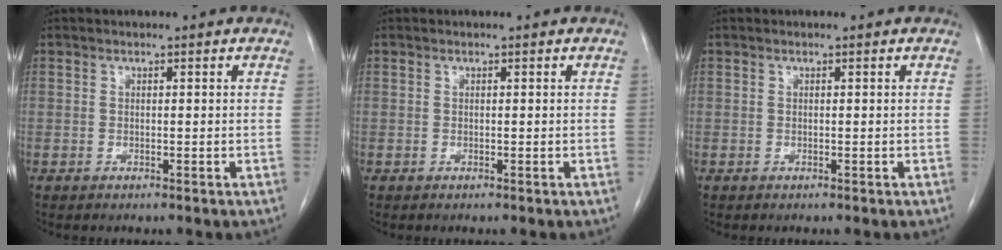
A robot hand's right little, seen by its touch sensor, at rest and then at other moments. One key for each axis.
{"total": 0.0}
{"total": 0.0}